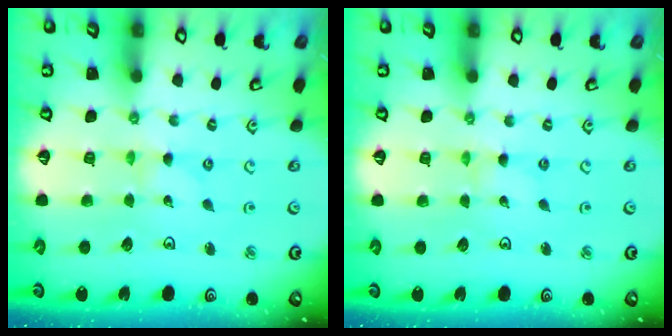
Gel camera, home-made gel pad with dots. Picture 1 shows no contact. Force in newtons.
{"total": 0.0}